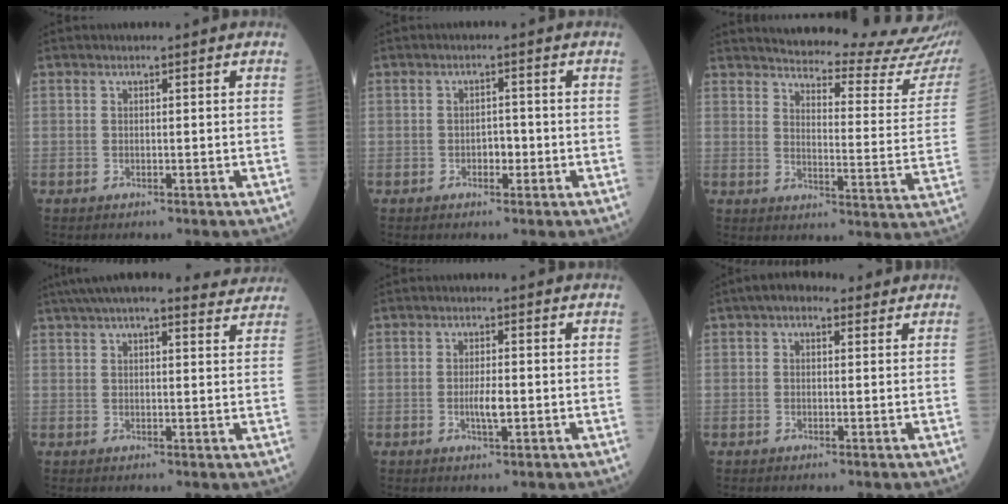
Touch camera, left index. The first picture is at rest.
{"total": 1.9, "force": [-0.6, 1.1, 1.4], "torque": [-0.017, 0.005, -0.009]}
{"total": 23.5, "force": [21.9, 1.1, 8.4], "torque": [-0.114, -0.105, 0.253]}
{"total": 16.5, "force": [14.8, 2.8, 6.8], "torque": [-0.103, 0.041, 0.191]}
{"total": 2.8, "force": [-0.4, 0.5, 2.7], "torque": [-0.053, -0.002, -0.005]}
{"total": 4.1, "force": [2.7, 2.1, 2.2], "torque": [-0.040, 0.028, 0.039]}